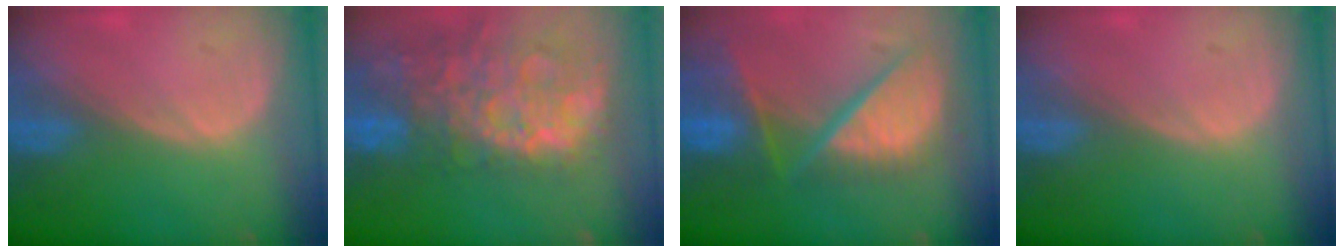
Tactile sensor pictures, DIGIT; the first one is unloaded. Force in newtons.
{"total": 14.3, "press": 11.6, "slide": 8.3}
{"total": 12.1, "press": 9.9, "slide": 6.9}
{"total": 0.0}